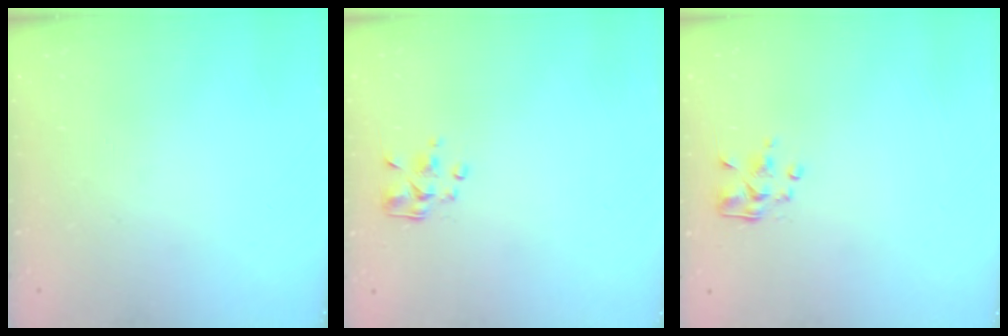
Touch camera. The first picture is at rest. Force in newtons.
{"total": 2.5, "press": 2.4, "slide": 0.7}
{"total": 2.5, "press": 2.5, "slide": 0.2}